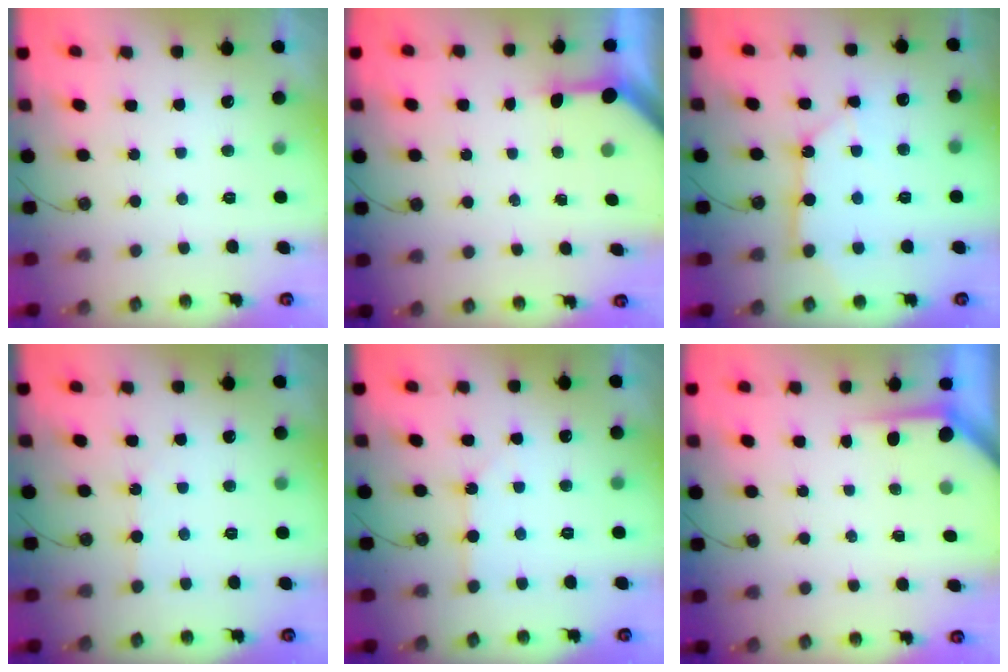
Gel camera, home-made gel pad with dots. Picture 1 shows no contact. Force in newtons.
{"total": 3.3, "press": 3.2, "slide": 0.4}
{"total": 11.9, "press": 11.8, "slide": 1.3}
{"total": 2.4, "press": 2.4, "slide": 0.2}
{"total": 1.3, "press": 1.3, "slide": 0.2}
{"total": 3.6, "press": 3.6, "slide": 0.4}